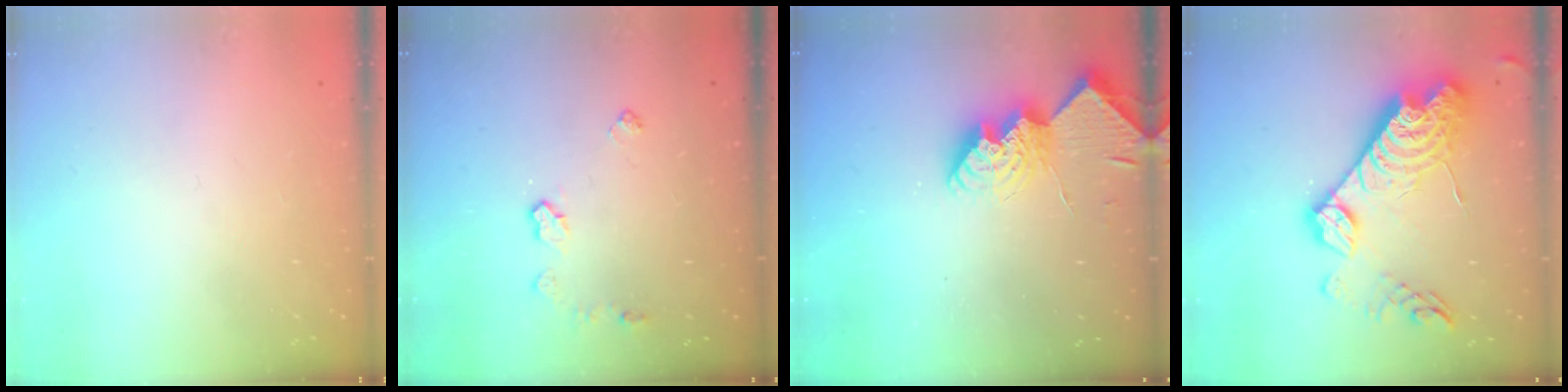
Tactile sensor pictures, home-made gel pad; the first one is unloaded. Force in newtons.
{"total": 4.9, "press": 4.9, "slide": 0.0}
{"total": 10.1, "press": 10.1, "slide": 0.7}
{"total": 22.6, "press": 22.5, "slide": 2.0}